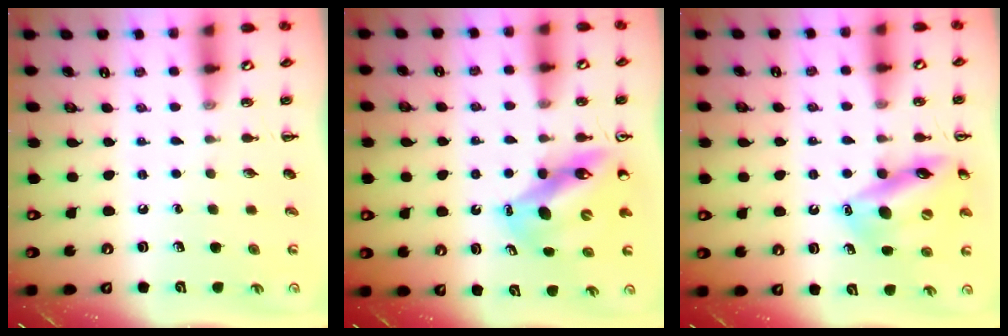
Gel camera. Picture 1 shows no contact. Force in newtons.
{"total": 11.4, "press": 10.9, "slide": 3.2}
{"total": 15.5, "press": 15.1, "slide": 3.6}